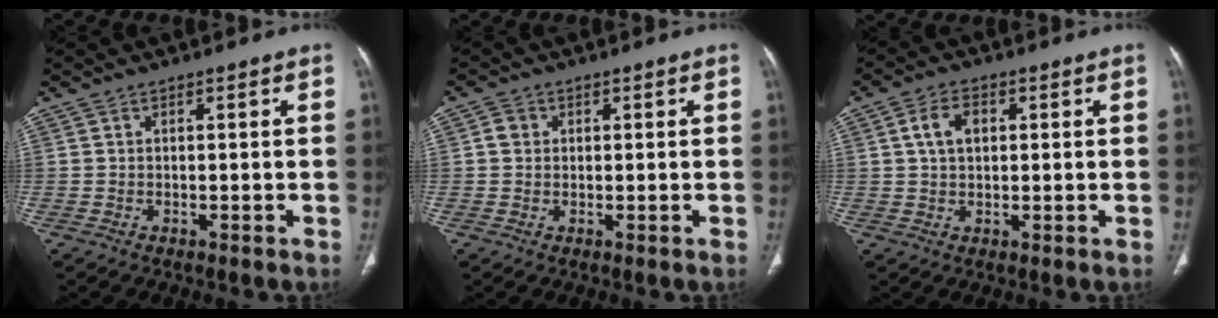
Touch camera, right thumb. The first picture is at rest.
{"total": 2.1, "force": [0.4, 1.9, 0.8], "torque": [-0.006, 0.003, 0.006]}
{"total": 4.9, "force": [1.2, 3.1, 3.6], "torque": [-0.067, 0.007, 0.020]}